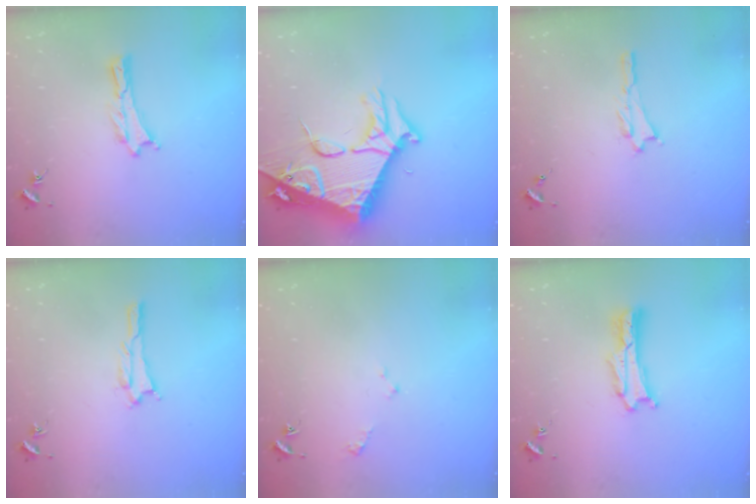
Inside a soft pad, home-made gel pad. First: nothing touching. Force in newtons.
{"total": 12.0, "press": 11.9, "slide": 1.3}
{"total": 0.7, "press": 0.7, "slide": 0.1}
{"total": 1.1, "press": 1.1, "slide": 0.1}
{"total": 1.6, "press": 1.6, "slide": 0.2}
{"total": 1.4, "press": 1.4, "slide": 0.0}